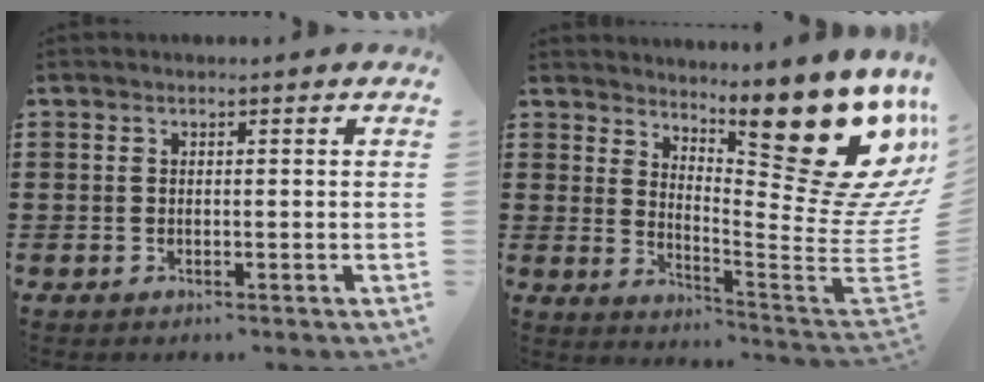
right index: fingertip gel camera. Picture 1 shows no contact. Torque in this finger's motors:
{"motor_torque": [0.83, 1.19, 0.83, 0.09]}